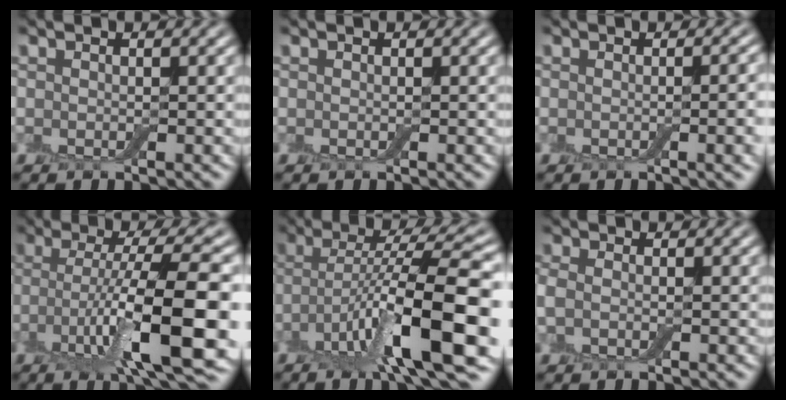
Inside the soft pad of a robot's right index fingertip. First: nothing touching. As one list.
[{"total": 0.0}, {"total": 4.2, "force": [-0.5, 1.5, 3.9], "torque": [-0.028, 0.003, -0.007]}, {"total": 11.0, "force": [-2.8, 2.5, 10.3], "torque": [-0.167, 0.001, -0.046]}, {"total": 11.7, "force": [-4.1, 2.2, 10.7], "torque": [-0.175, 0.014, -0.070]}, {"total": 1.3, "force": [-0.2, 0.8, 1.1], "torque": [-0.029, 0.003, -0.010]}]